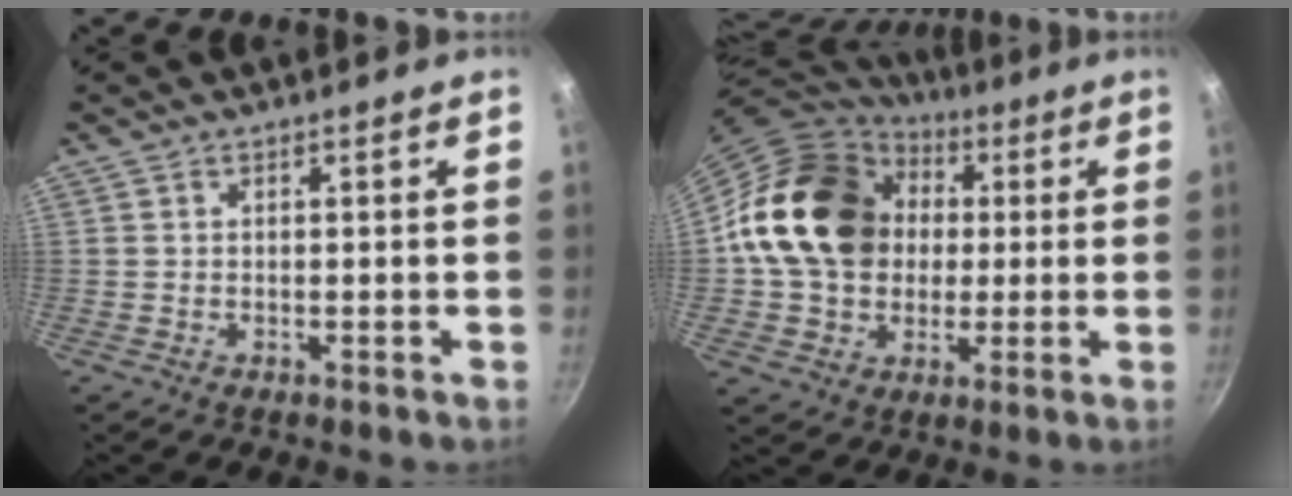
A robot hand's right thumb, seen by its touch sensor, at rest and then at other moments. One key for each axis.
{"total": 20.5, "fx": 2.9, "fy": 16.5, "fz": 11.9, "tx": -0.178, "ty": 0.027, "tz": 0.046}